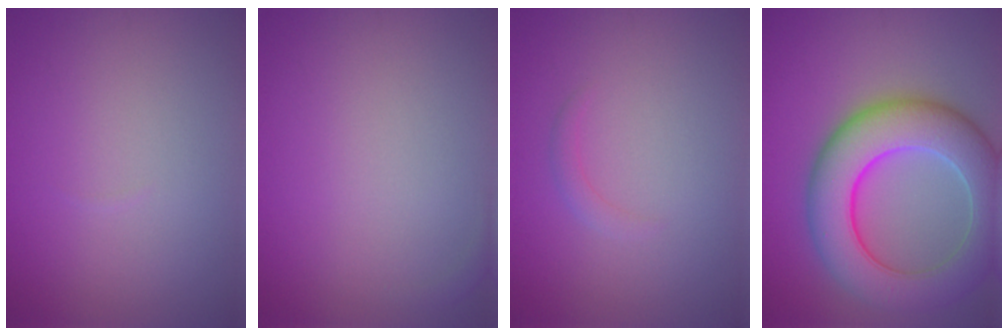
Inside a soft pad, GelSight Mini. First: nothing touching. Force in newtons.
{"total": 0.6, "press": 0.6, "slide": 0.1}
{"total": 0.9, "press": 0.9, "slide": 0.0}
{"total": 10.3, "press": 10.3, "slide": 0.6}